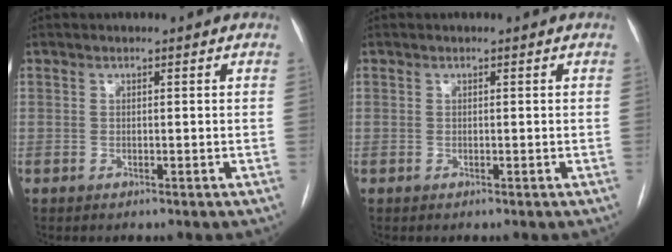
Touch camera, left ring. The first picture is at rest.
{"total": 0.0}